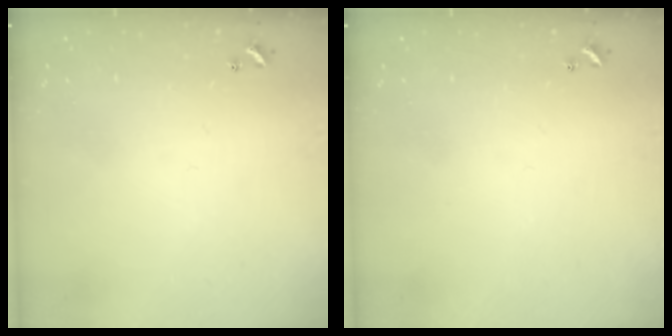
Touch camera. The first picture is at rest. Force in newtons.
{"total": 0.0}